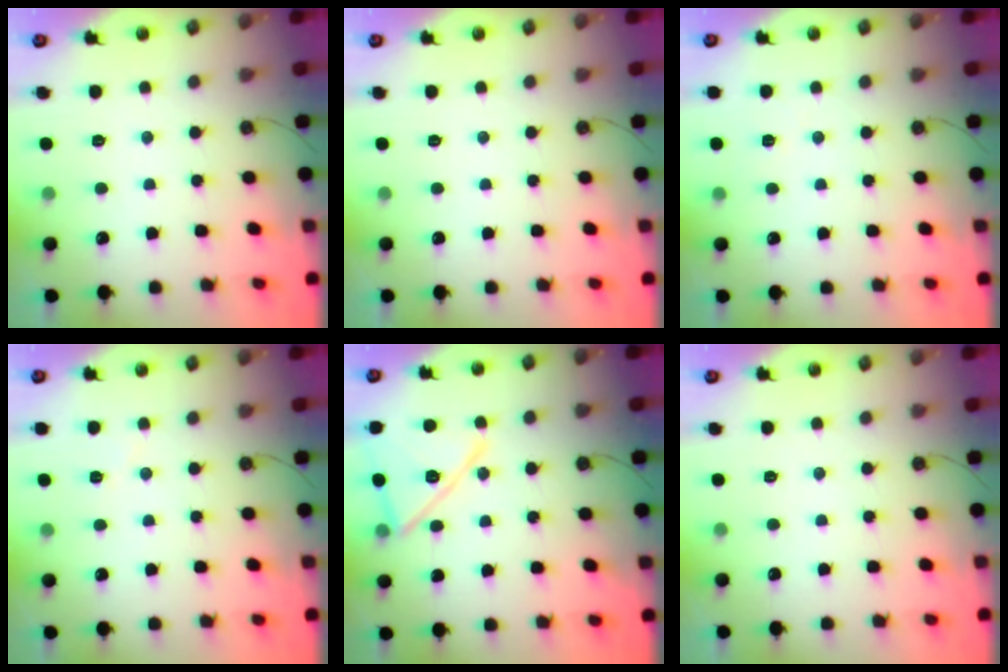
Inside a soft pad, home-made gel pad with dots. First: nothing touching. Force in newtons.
{"total": 0.0}
{"total": 2.2, "press": 2.1, "slide": 0.7}
{"total": 2.9, "press": 2.4, "slide": 1.7}
{"total": 16.8, "press": 16.8, "slide": 0.3}
{"total": 0.0}